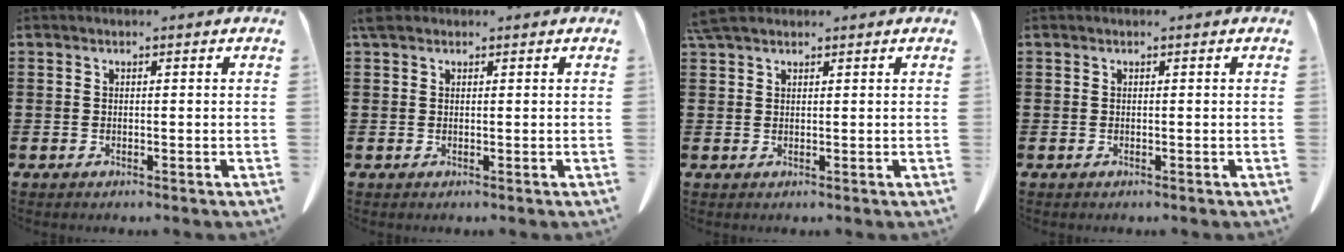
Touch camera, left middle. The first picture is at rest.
{"total": 1.3, "force": [1.0, 0.7, 0.5], "torque": [-0.013, 0.003, 0.020]}
{"total": 3.1, "force": [2.5, 0.9, 1.6], "torque": [-0.039, 0.003, 0.049]}
{"total": 0.0}